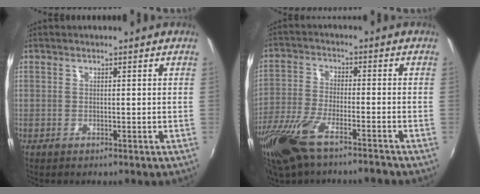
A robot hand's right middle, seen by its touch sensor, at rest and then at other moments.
{"total": 14.5, "force": [-10.5, 3.7, 9.3], "torque": [-0.210, -0.047, -0.200]}